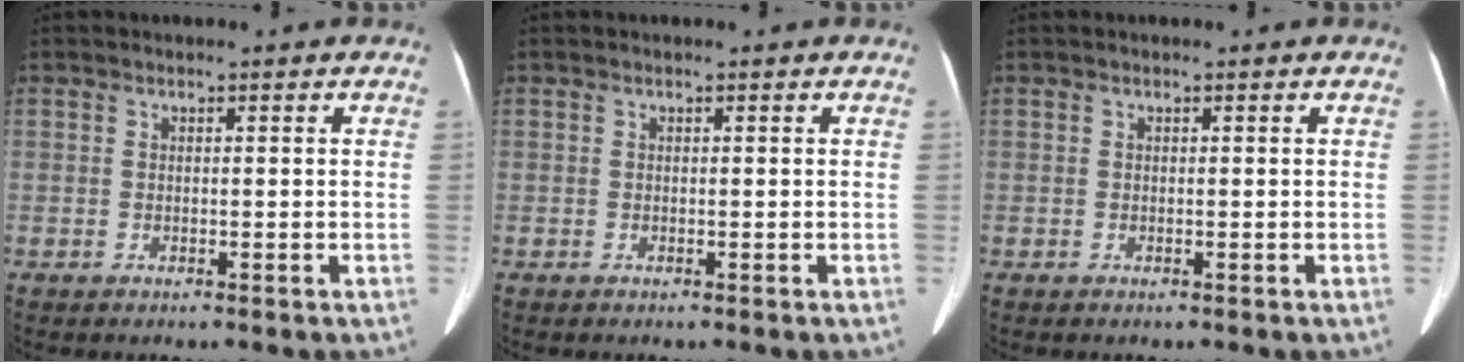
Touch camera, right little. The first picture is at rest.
{"total": 0.0}
{"total": 0.0}